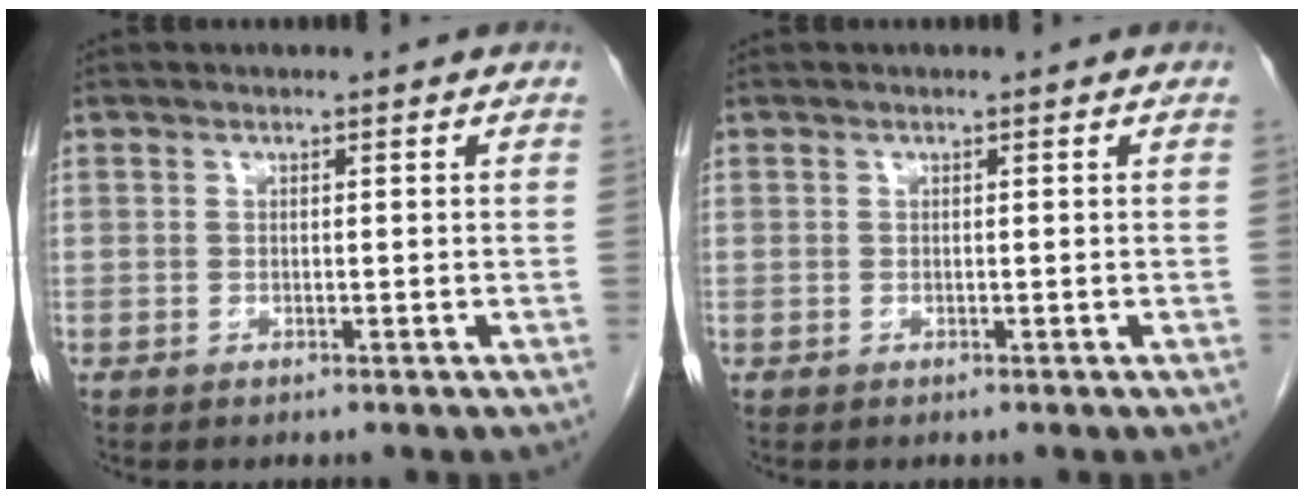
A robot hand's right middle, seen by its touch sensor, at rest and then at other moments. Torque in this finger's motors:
{"motor_torque": [-0.02, 0.02, 0.00, 0.00]}